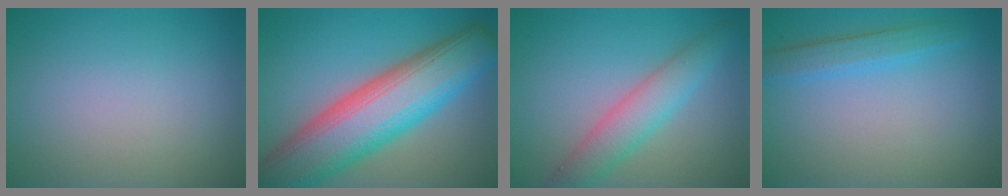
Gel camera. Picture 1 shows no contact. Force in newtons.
{"total": 12.8, "press": 12.7, "slide": 0.8}
{"total": 4.3, "press": 4.3, "slide": 0.1}
{"total": 2.5, "press": 2.5, "slide": 0.1}